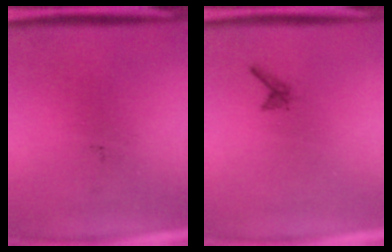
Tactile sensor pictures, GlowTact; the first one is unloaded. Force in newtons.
{"total": 0.6}